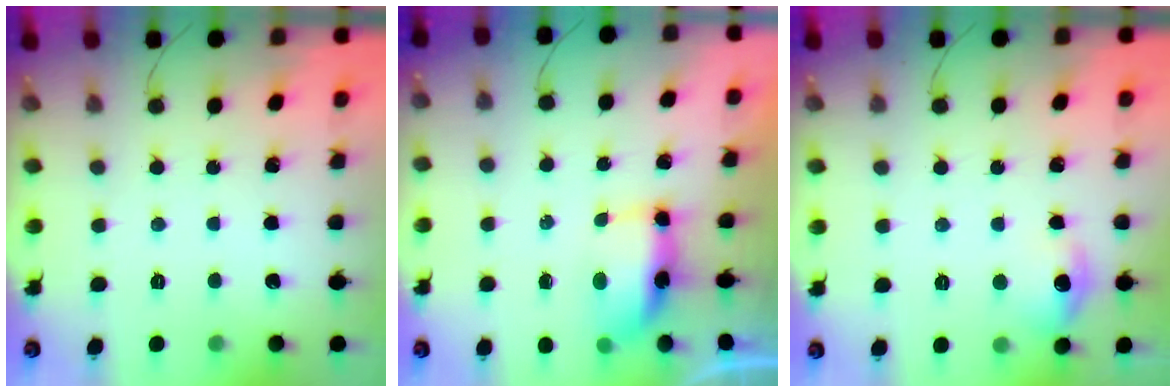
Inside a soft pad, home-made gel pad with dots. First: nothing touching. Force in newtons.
{"total": 9.2, "press": 7.8, "slide": 5.0}
{"total": 8.3, "press": 8.0, "slide": 2.0}